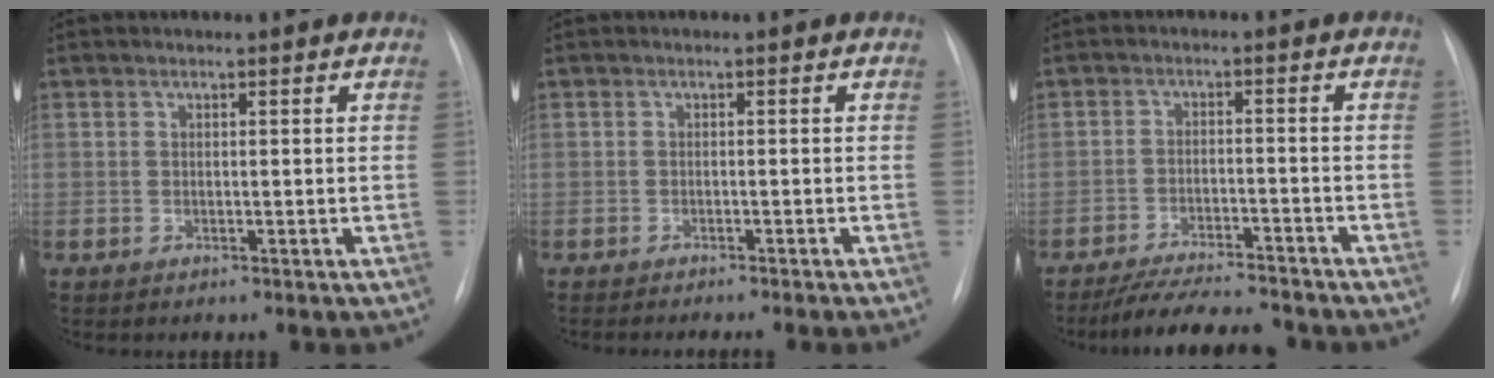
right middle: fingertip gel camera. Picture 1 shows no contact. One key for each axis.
{"total": 6.1, "fx": -5.2, "fy": -0.9, "fz": 3.1, "tx": -0.013, "ty": -0.007, "tz": -0.070}
{"total": 10.7, "fx": -9.7, "fy": 1.2, "fz": 4.2, "tx": -0.066, "ty": -0.007, "tz": -0.151}